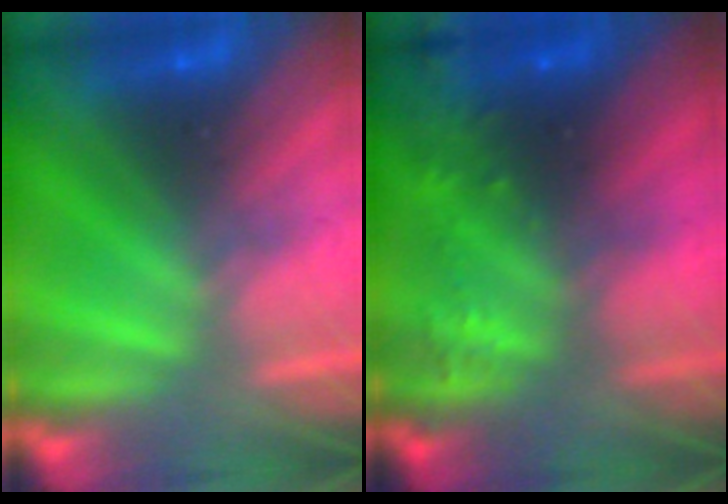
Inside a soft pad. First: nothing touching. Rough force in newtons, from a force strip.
{"total": 5.8}